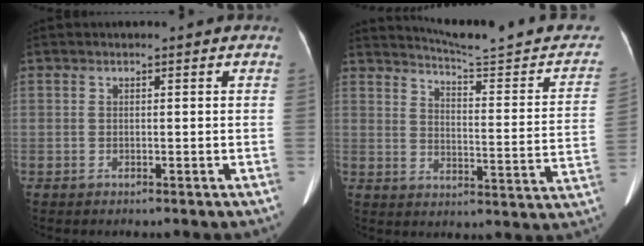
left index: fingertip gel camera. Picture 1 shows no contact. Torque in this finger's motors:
{"motor_torque": [0.15, -0.77, -0.02, 0.02]}